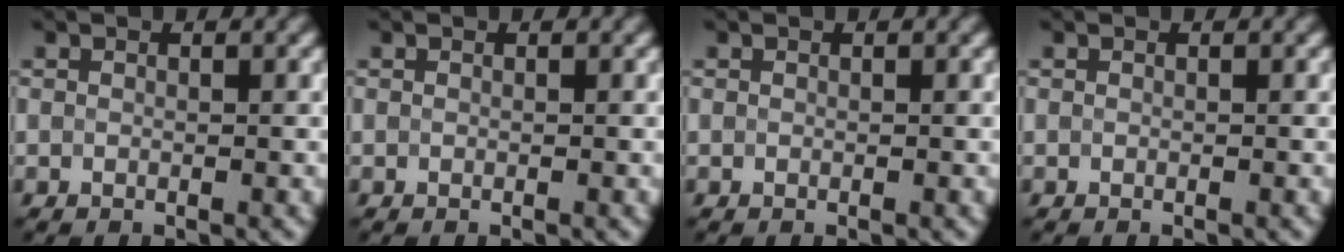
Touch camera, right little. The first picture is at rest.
{"total": 0.0}
{"total": 0.0}
{"total": 0.0}